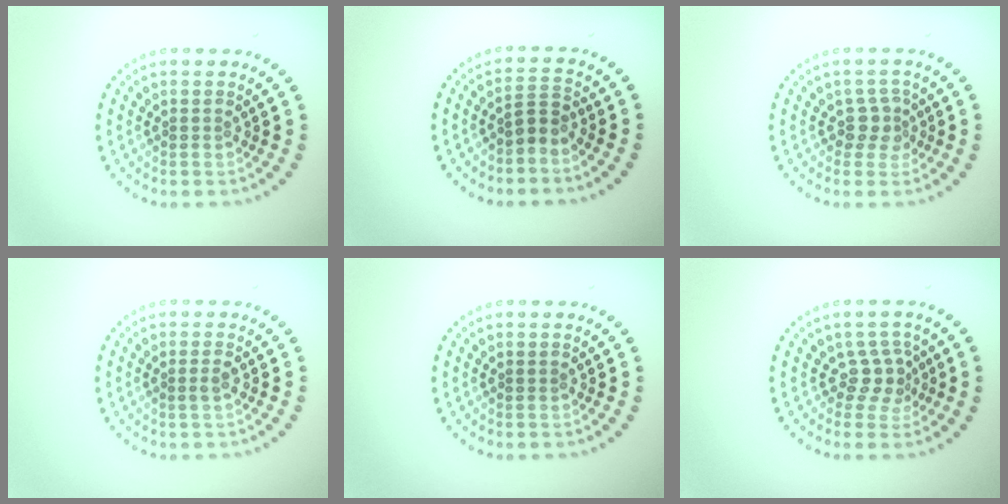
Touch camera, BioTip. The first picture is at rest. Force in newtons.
{"total": 1.7, "press": 1.3, "slide": 1.2}
{"total": 1.9, "press": 1.5, "slide": 1.2}
{"total": 0.7, "press": 0.7, "slide": 0.2}
{"total": 0.0}
{"total": 2.2, "press": 1.4, "slide": 1.7}